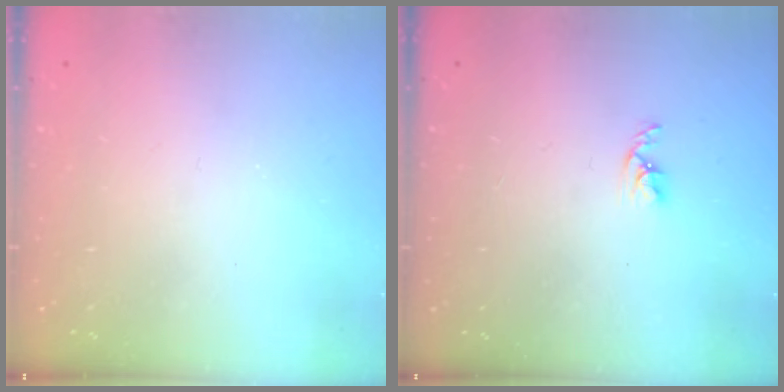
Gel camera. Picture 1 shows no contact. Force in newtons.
{"total": 2.7, "press": 2.7, "slide": 0.5}